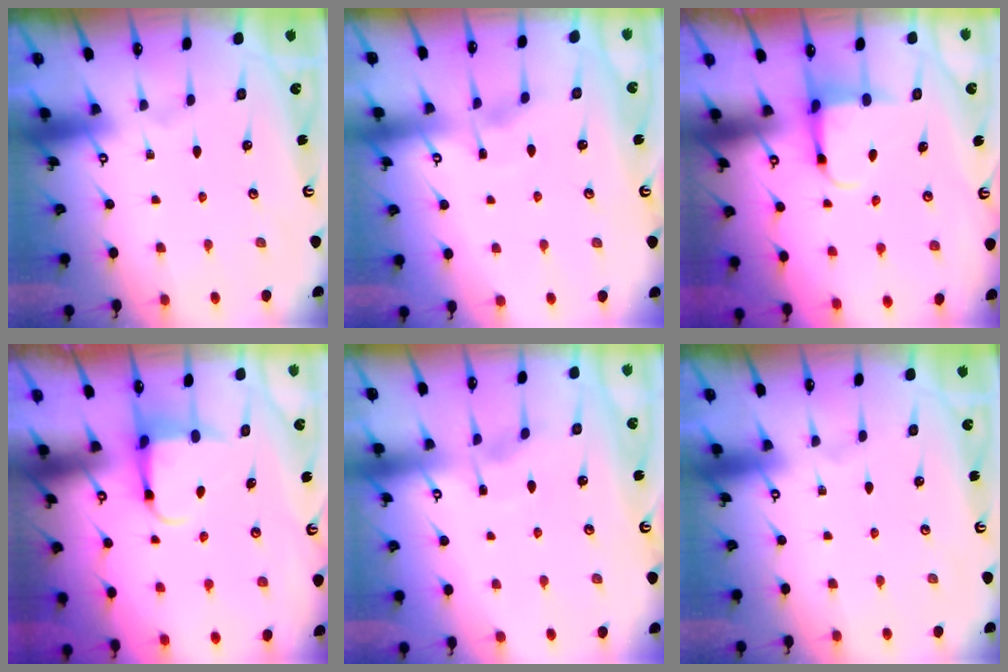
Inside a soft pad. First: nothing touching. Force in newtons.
{"total": 2.7, "press": 2.7, "slide": 0.3}
{"total": 4.0, "press": 3.8, "slide": 1.1}
{"total": 4.0, "press": 3.9, "slide": 0.4}
{"total": 3.6, "press": 3.5, "slide": 0.5}
{"total": 0.0}